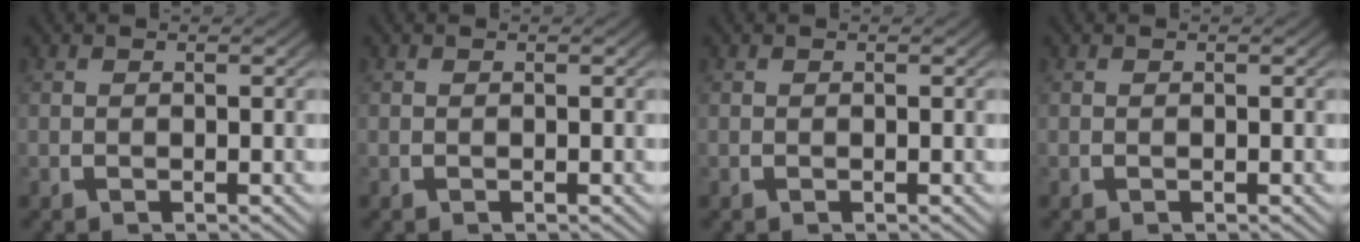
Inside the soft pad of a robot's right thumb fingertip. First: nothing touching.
{"total": 0.0}
{"total": 0.0}
{"total": 0.0}